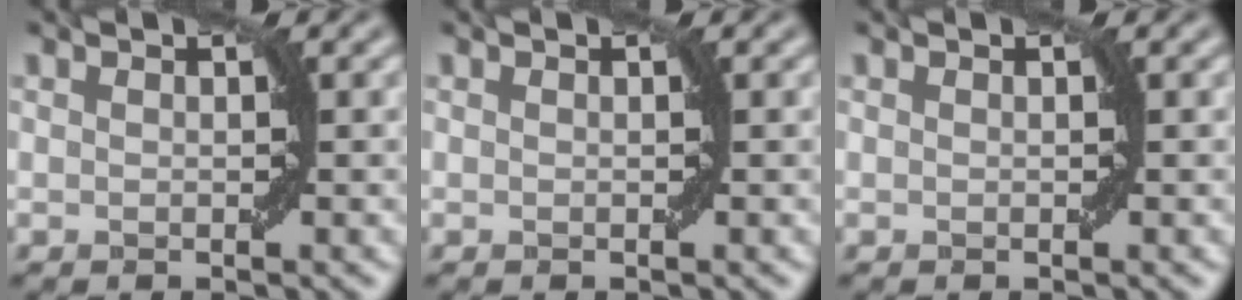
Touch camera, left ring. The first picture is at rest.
{"total": 0.0}
{"total": 0.0}